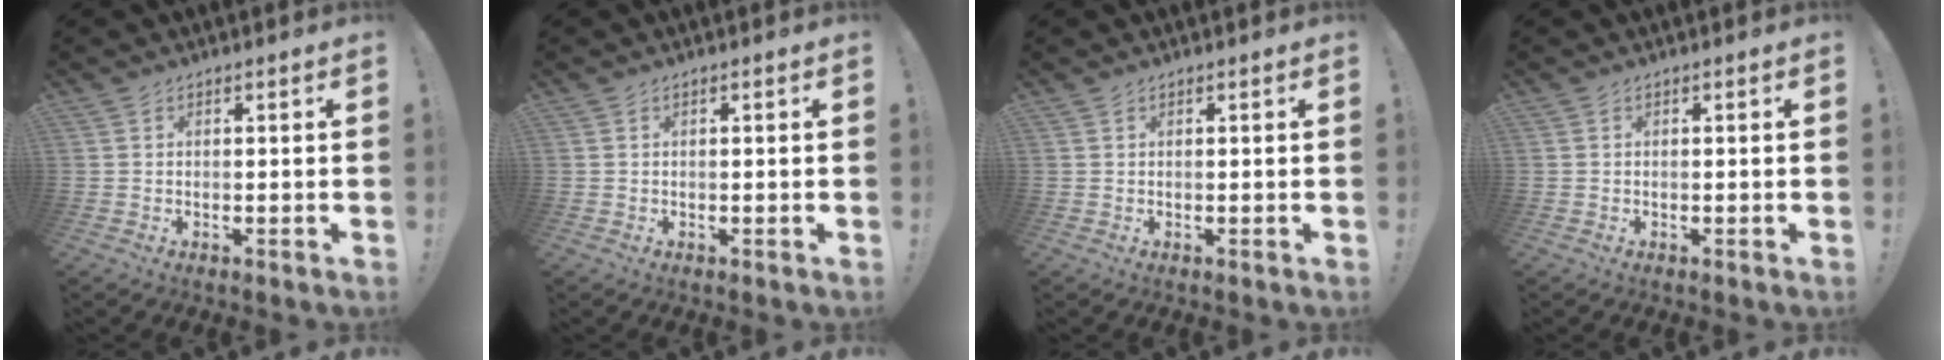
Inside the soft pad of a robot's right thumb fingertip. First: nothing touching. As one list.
[{"total": 0.0}, {"total": 0.0}, {"total": 0.0}]